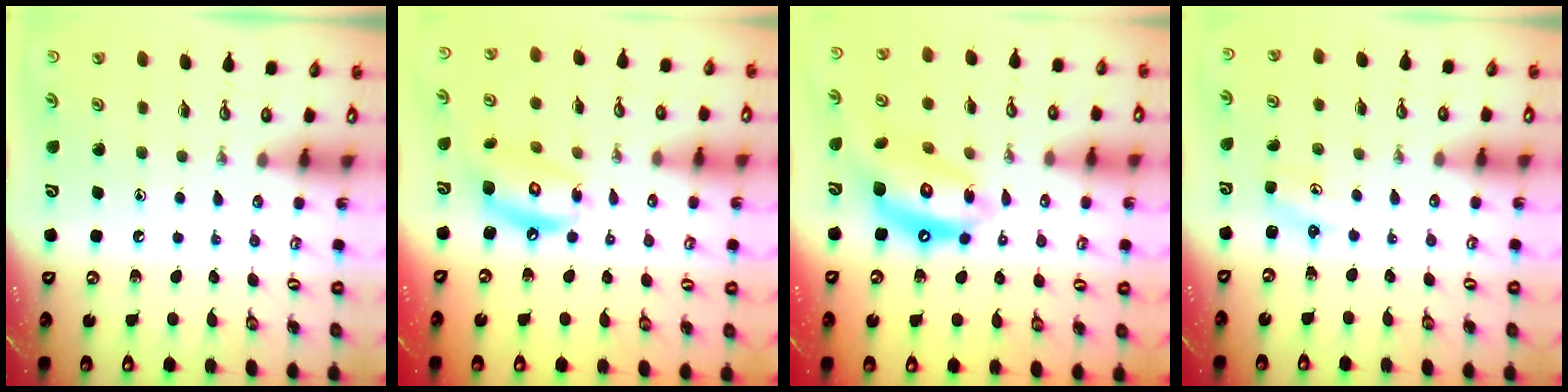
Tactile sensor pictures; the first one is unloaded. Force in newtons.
{"total": 12.0, "press": 11.9, "slide": 1.2}
{"total": 14.1, "press": 14.0, "slide": 1.6}
{"total": 2.5, "press": 2.5, "slide": 0.3}